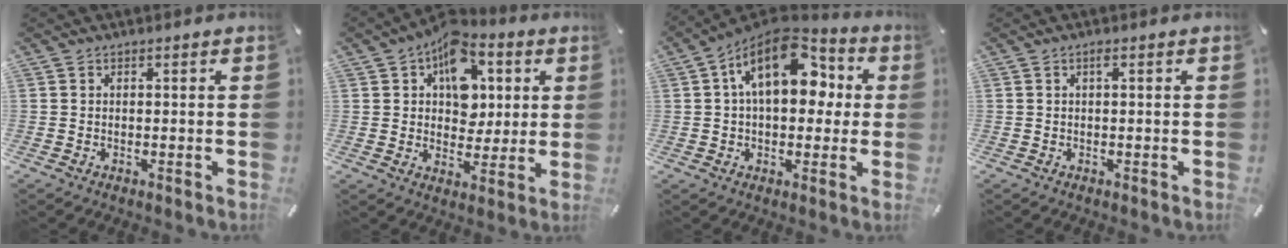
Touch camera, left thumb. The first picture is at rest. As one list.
[{"total": 13.3, "force": [5.3, 9.8, 7.3], "torque": [-0.103, -0.025, 0.097]}, {"total": 17.9, "force": [5.8, 10.8, 13.0], "torque": [-0.209, -0.017, 0.098]}, {"total": 1.1, "force": [0.2, 0.1, 1.0], "torque": [-0.020, 0.001, 0.003]}]